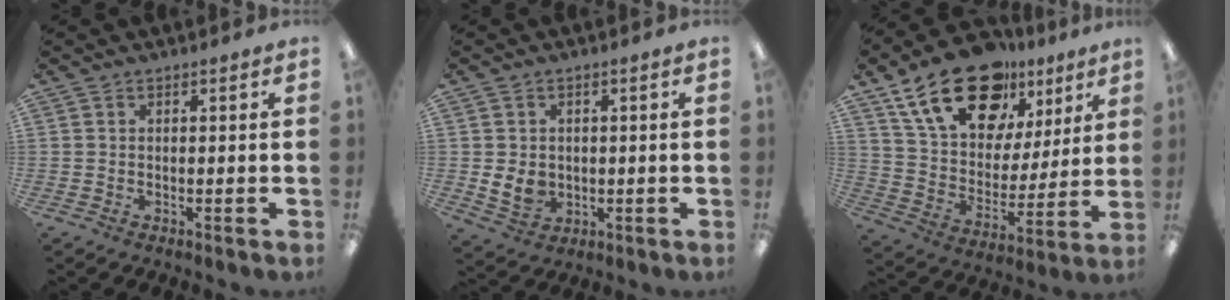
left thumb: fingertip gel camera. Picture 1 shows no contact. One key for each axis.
{"total": 5.3, "fx": 0.1, "fy": 4.6, "fz": 2.7, "tx": -0.049, "ty": -0.001, "tz": 0.001}
{"total": 23.0, "fx": 14.6, "fy": 12.8, "fz": 12.2, "tx": -0.208, "ty": -0.071, "tz": 0.263}